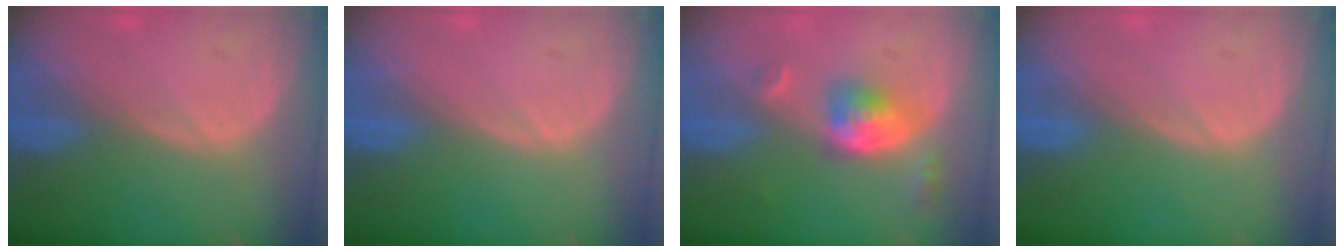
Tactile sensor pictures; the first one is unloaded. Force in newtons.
{"total": 0.0}
{"total": 5.4, "press": 5.0, "slide": 2.1}
{"total": 0.0}